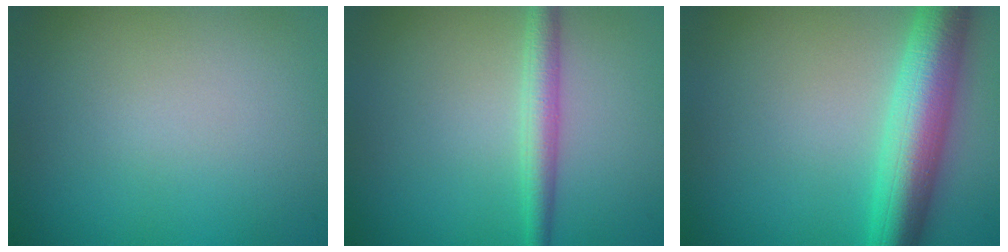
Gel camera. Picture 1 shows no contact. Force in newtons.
{"total": 2.7, "press": 2.7, "slide": 0.1}
{"total": 7.5, "press": 7.5, "slide": 0.1}